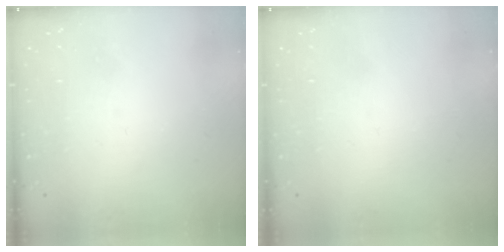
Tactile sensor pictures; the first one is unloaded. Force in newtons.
{"total": 1.8, "press": 1.8, "slide": 0.1}